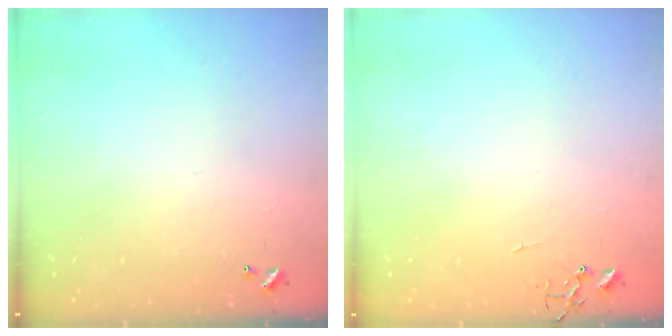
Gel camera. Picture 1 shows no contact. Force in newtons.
{"total": 0.0}